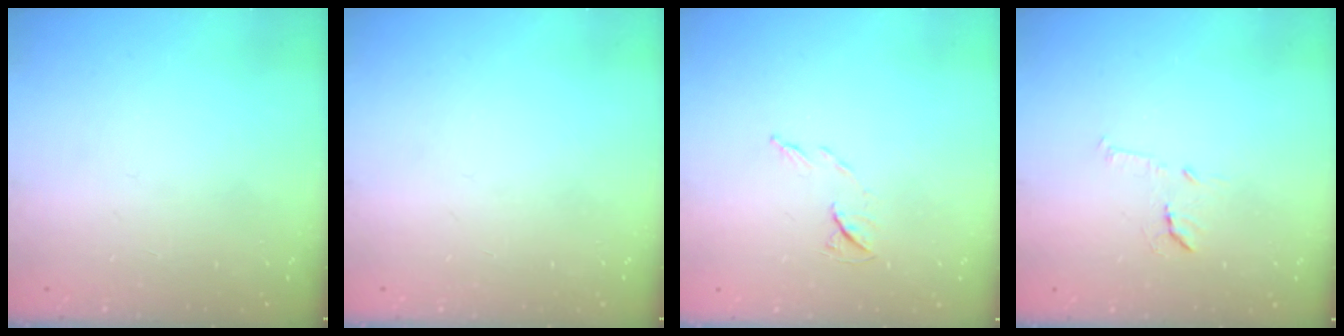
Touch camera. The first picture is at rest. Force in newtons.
{"total": 0.0}
{"total": 5.7, "press": 5.6, "slide": 1.2}
{"total": 9.1, "press": 9.1, "slide": 0.4}